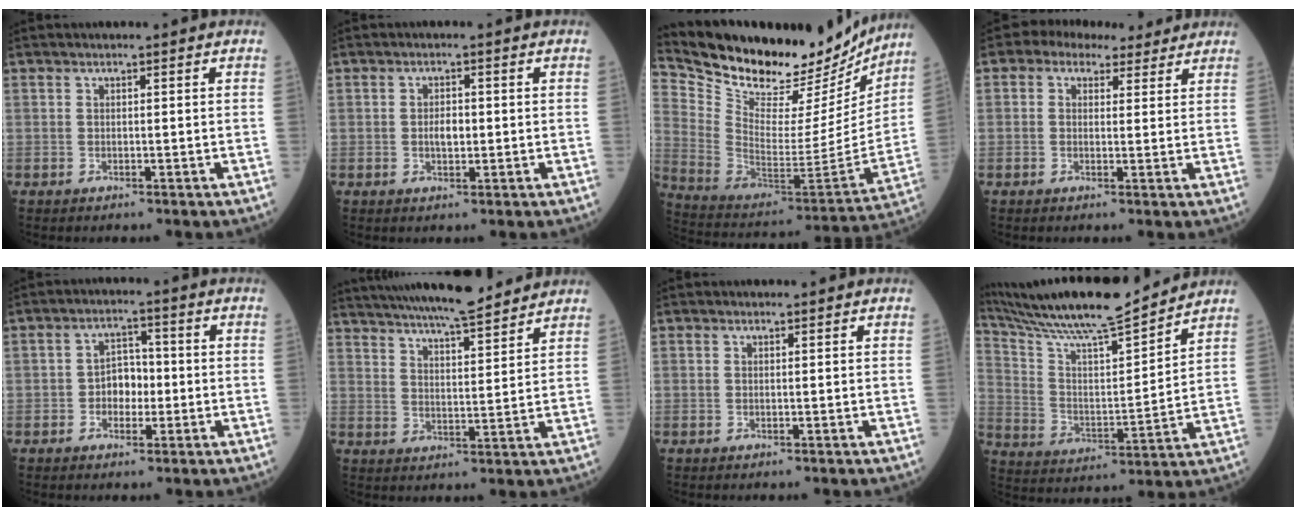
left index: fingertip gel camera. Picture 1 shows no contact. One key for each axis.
{"total": 2.2, "fx": -0.9, "fy": 1.1, "fz": 1.7, "tx": -0.026, "ty": -0.002, "tz": -0.019}
{"total": 26.9, "fx": 23.8, "fy": 7.3, "fz": 10.3, "tx": -0.182, "ty": -0.043, "tz": 0.348}
{"total": 5.5, "fx": 3.8, "fy": 3.6, "fz": 1.8, "tx": -0.025, "ty": 0.029, "tz": 0.046}
{"total": 4.3, "fx": -1.6, "fy": 2.9, "fz": 2.7, "tx": -0.039, "ty": 0.011, "tz": -0.034}
{"total": 17.2, "fx": 15.3, "fy": 2.0, "fz": 7.8, "tx": -0.132, "ty": 0.018, "tz": 0.228}
{"total": 0.7, "fx": -0.6, "fy": 0.1, "fz": -0.3, "tx": 0.002, "ty": -0.005, "tz": -0.015}
{"total": 18.0, "fx": 16.0, "fy": 0.8, "fz": 8.2, "tx": -0.153, "ty": 0.007, "tz": 0.269}